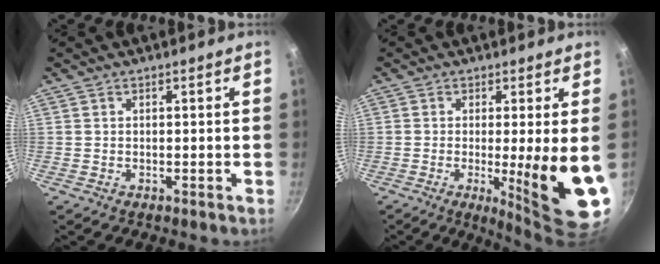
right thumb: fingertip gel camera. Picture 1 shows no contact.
{"total": 13.1, "force": [-1.6, 1.6, 12.9], "torque": [-0.175, -0.024, -0.016]}